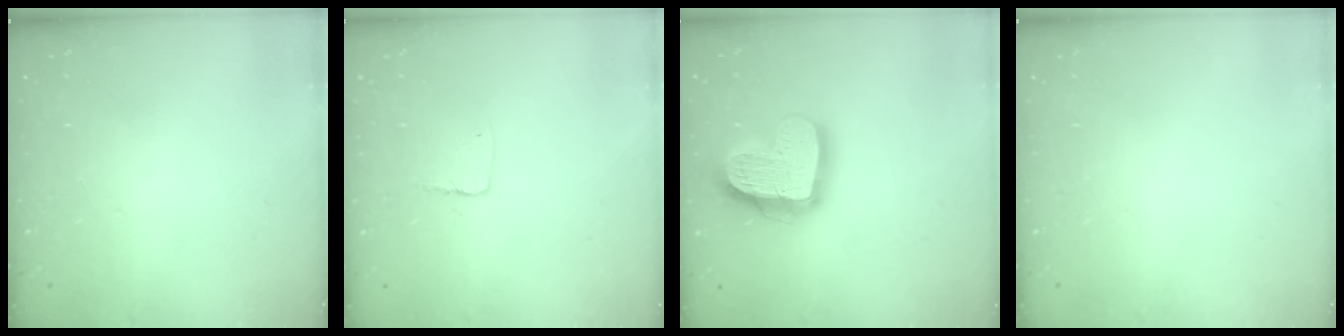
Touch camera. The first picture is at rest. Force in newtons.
{"total": 3.6, "press": 3.6, "slide": 0.3}
{"total": 20.2, "press": 20.1, "slide": 2.0}
{"total": 0.0}